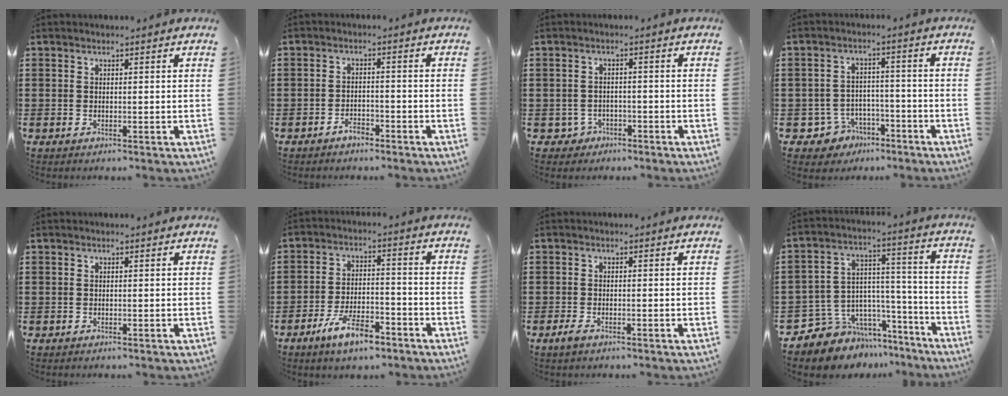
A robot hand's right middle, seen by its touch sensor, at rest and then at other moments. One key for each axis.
{"total": 2.4, "fx": -2.2, "fy": 0.7, "fz": 0.7, "tx": -0.019, "ty": 0.000, "tz": -0.043}
{"total": 2.2, "fx": -1.7, "fy": 1.4, "fz": 0.4, "tx": -0.016, "ty": -0.001, "tz": -0.037}
{"total": 4.7, "fx": -3.6, "fy": 2.9, "fz": 0.8, "tx": -0.038, "ty": 0.007, "tz": -0.073}
{"total": 0.0}
{"total": 8.0, "fx": -5.6, "fy": 2.5, "fz": 5.2, "tx": -0.107, "ty": 0.006, "tz": -0.105}
{"total": 1.7, "fx": -1.0, "fy": 0.6, "fz": 1.2, "tx": -0.038, "ty": -0.007, "tz": -0.024}
{"total": 7.9, "fx": -6.1, "fy": 5.0, "fz": 0.2, "tx": -0.021, "ty": 0.005, "tz": -0.111}